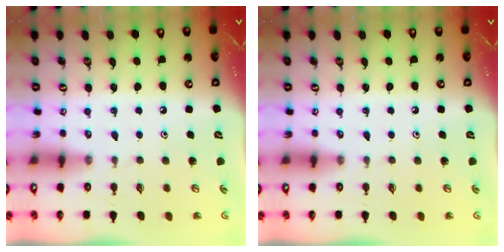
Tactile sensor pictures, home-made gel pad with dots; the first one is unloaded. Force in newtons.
{"total": 0.0}